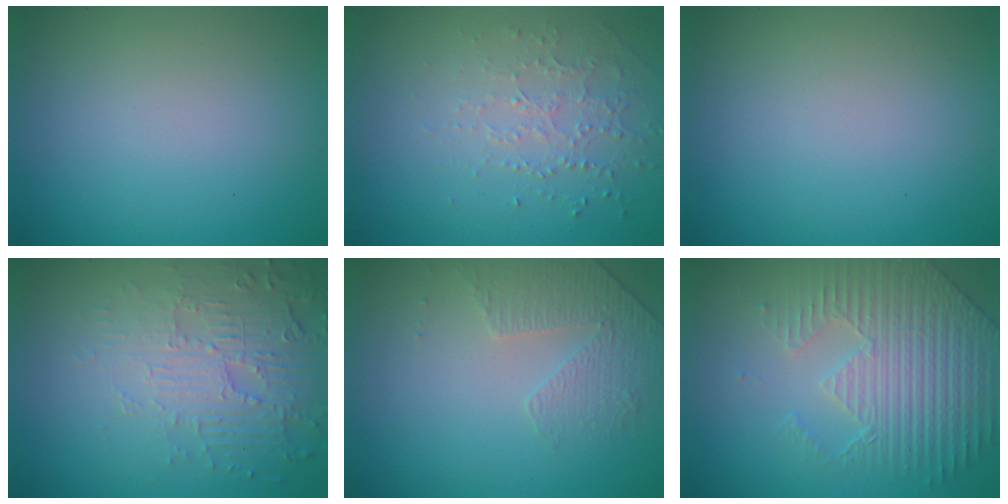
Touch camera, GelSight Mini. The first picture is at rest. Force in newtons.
{"total": 1.5, "press": 1.2, "slide": 0.9}
{"total": 0.0}
{"total": 5.5, "press": 3.6, "slide": 4.1}
{"total": 1.8, "press": 1.4, "slide": 1.0}
{"total": 4.4, "press": 4.3, "slide": 1.1}